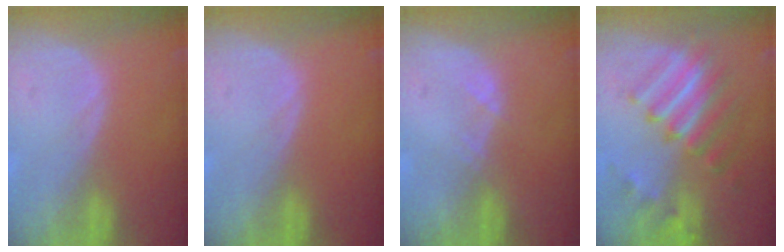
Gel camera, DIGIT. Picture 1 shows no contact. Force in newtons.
{"total": 0.0}
{"total": 1.3, "press": 1.1, "slide": 0.7}
{"total": 9.6, "press": 8.3, "slide": 4.7}